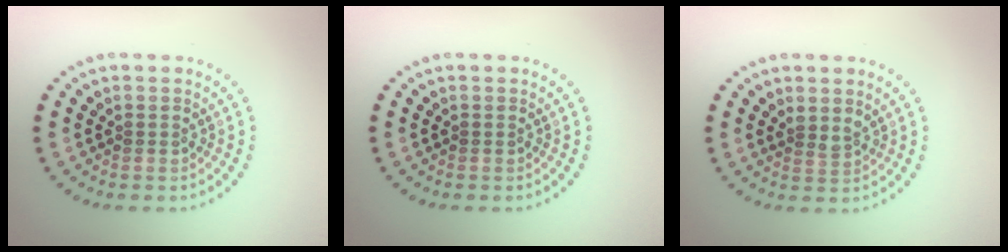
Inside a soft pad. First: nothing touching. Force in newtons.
{"total": 0.0}
{"total": 1.5, "press": 1.1, "slide": 1.0}